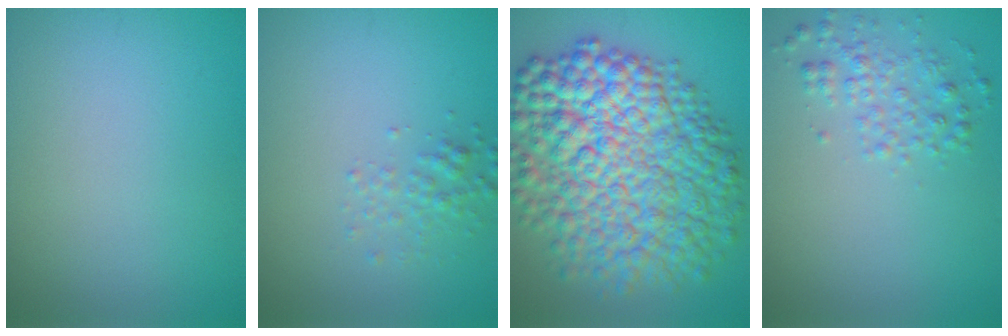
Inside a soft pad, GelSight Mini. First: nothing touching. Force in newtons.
{"total": 1.6, "press": 1.6, "slide": 0.1}
{"total": 13.5, "press": 13.5, "slide": 0.1}
{"total": 2.2, "press": 2.2, "slide": 0.1}